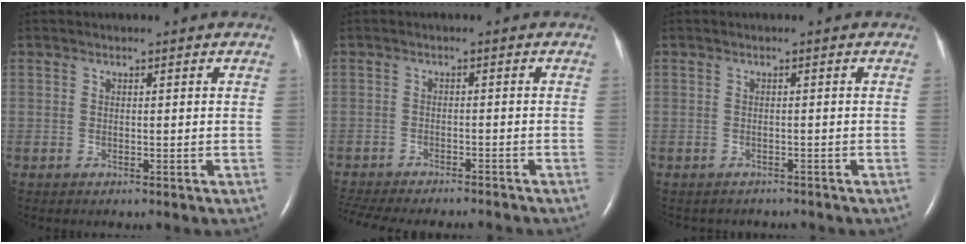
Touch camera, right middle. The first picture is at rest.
{"total": 15.7, "force": [-14.0, 3.0, 6.3], "torque": [-0.148, -0.024, -0.189]}
{"total": 3.1, "force": [-2.8, 1.3, 0.4], "torque": [-0.011, -0.001, -0.032]}